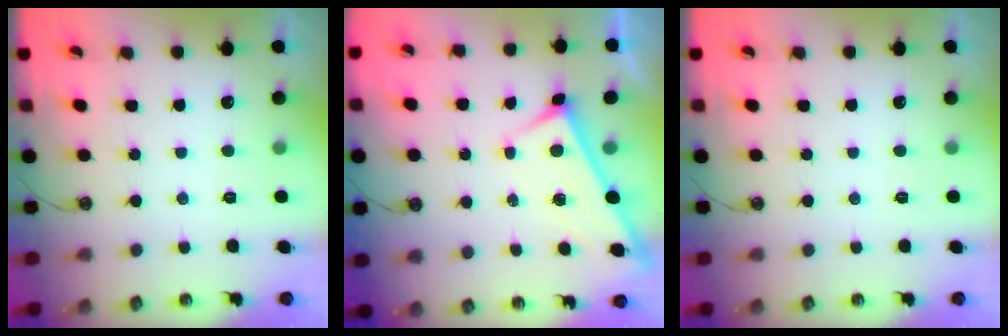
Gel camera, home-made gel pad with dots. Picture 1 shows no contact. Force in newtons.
{"total": 3.3, "press": 3.2, "slide": 0.3}
{"total": 0.0}